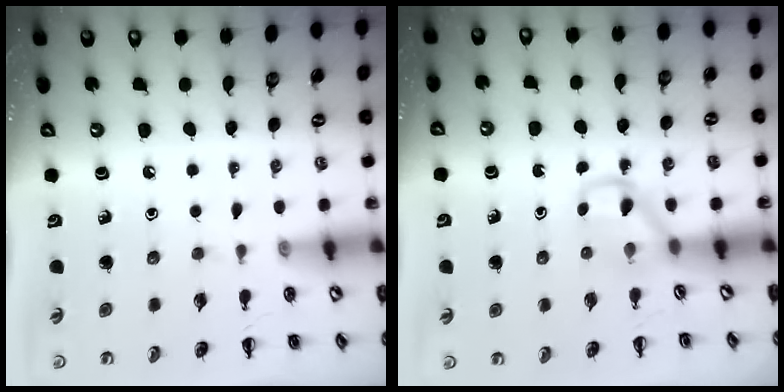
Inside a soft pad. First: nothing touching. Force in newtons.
{"total": 3.4, "press": 3.2, "slide": 1.2}